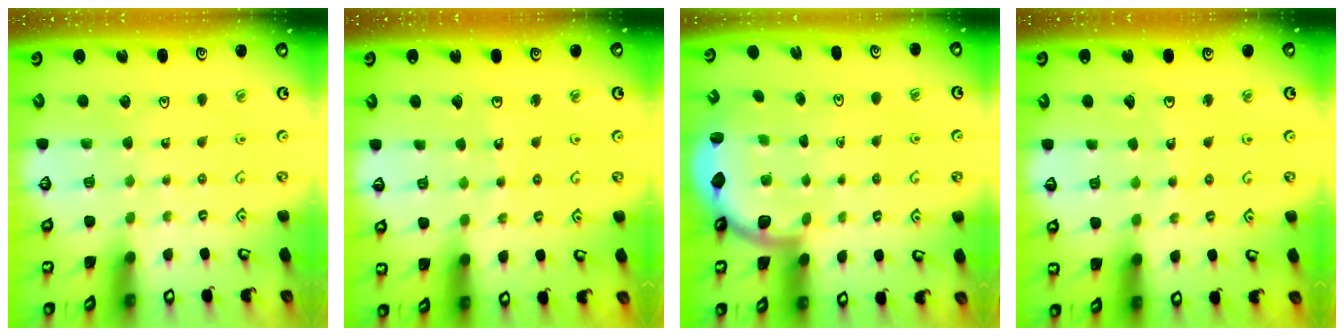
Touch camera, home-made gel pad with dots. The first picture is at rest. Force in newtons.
{"total": 4.1, "press": 4.0, "slide": 0.5}
{"total": 2.6, "press": 2.6, "slide": 0.7}
{"total": 3.6, "press": 3.6, "slide": 0.6}